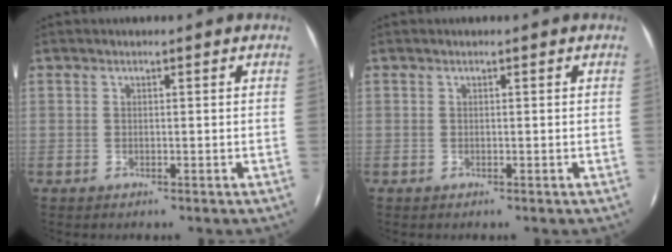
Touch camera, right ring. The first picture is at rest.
{"total": 0.0}